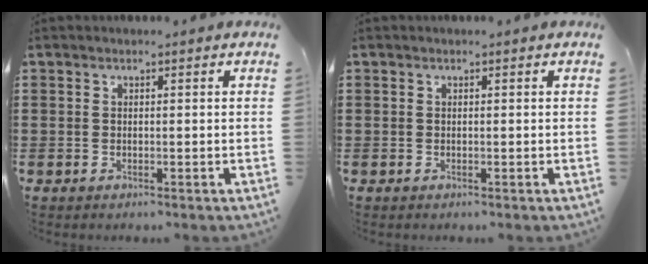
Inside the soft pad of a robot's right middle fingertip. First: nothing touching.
{"total": 0.0}